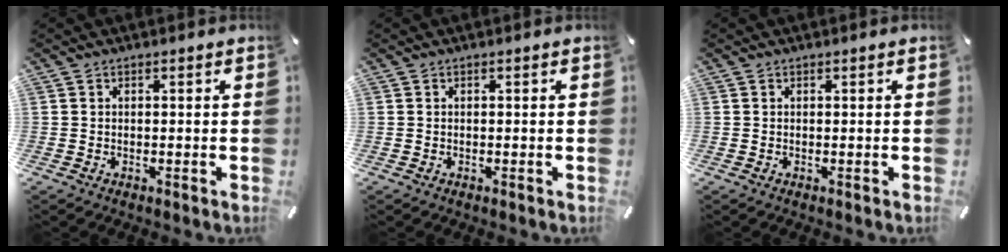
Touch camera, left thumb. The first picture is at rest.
{"total": 0.0}
{"total": 0.0}